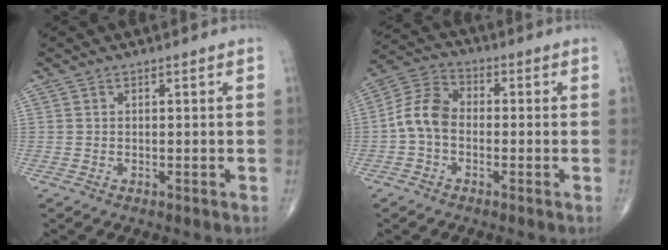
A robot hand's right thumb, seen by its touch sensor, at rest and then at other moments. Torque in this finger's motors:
{"motor_torque": [1.29, 1.19, 0.65, -0.52, 0.07]}